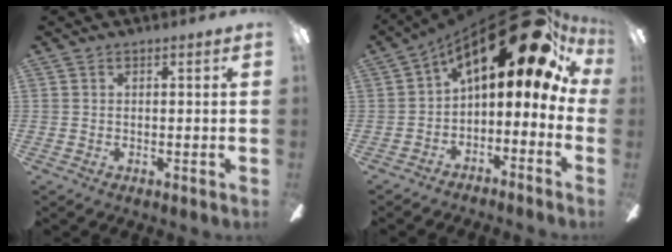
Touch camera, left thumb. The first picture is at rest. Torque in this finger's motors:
{"motor_torque": [1.50, 3.51, 1.58, -1.19, 0.16]}